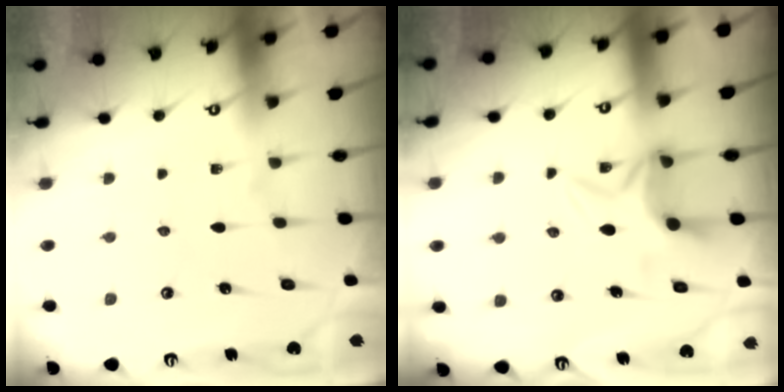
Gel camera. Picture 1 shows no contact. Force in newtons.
{"total": 5.6, "press": 5.6, "slide": 1.0}